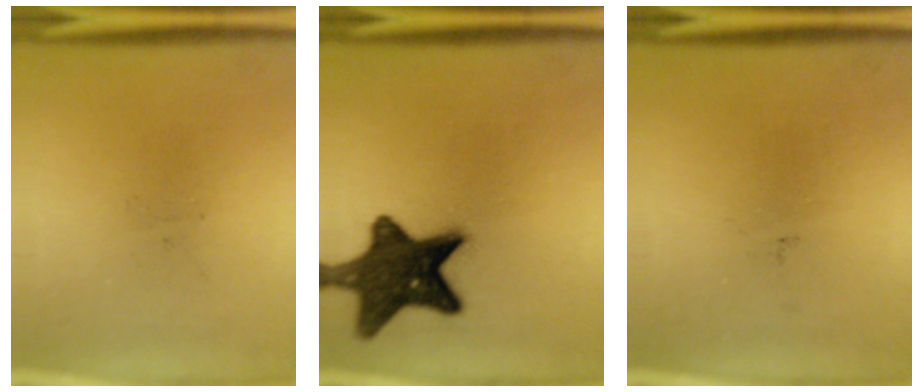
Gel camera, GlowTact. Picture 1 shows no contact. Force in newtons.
{"total": 14.4}
{"total": 0.0}